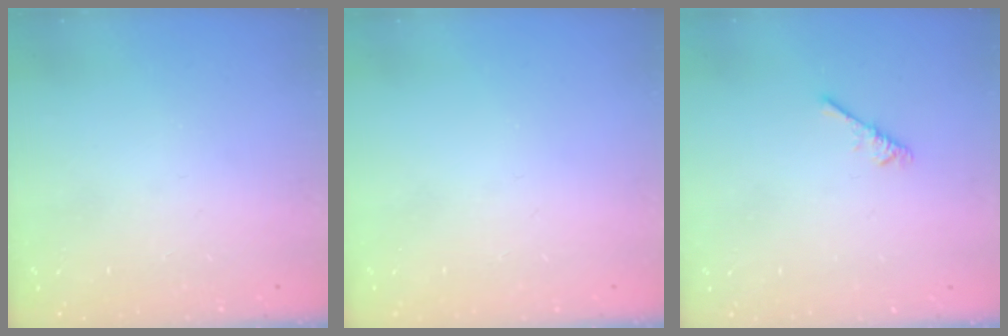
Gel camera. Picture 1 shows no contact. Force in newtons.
{"total": 0.0}
{"total": 2.6, "press": 2.5, "slide": 0.5}